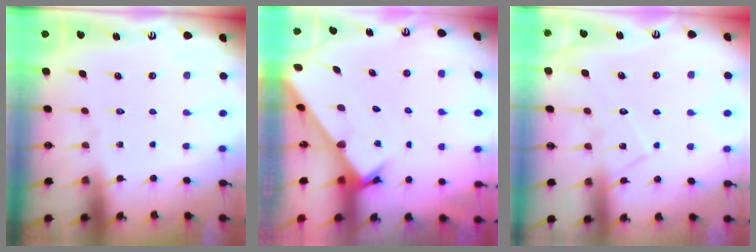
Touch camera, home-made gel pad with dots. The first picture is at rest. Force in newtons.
{"total": 2.4, "press": 2.4, "slide": 0.2}
{"total": 8.6, "press": 8.6, "slide": 0.7}